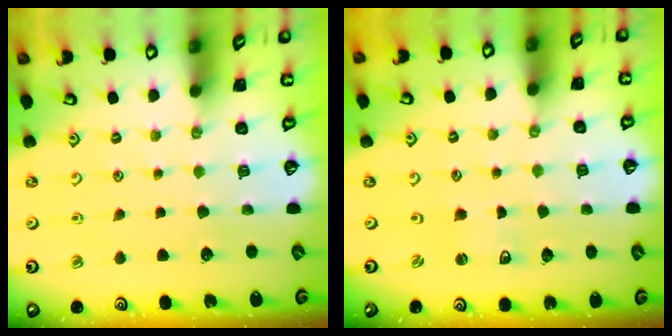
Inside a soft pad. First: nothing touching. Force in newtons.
{"total": 1.4, "press": 1.4, "slide": 0.0}